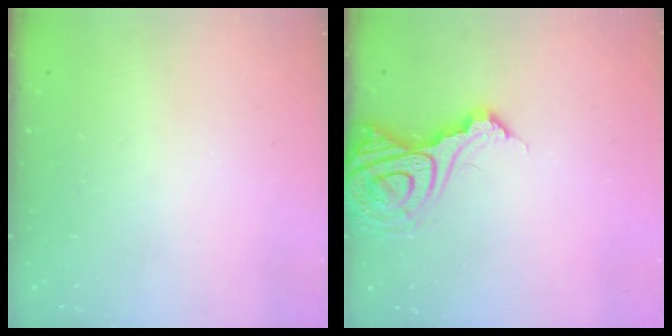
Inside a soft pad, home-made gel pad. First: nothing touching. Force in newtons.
{"total": 13.5, "press": 13.4, "slide": 1.5}